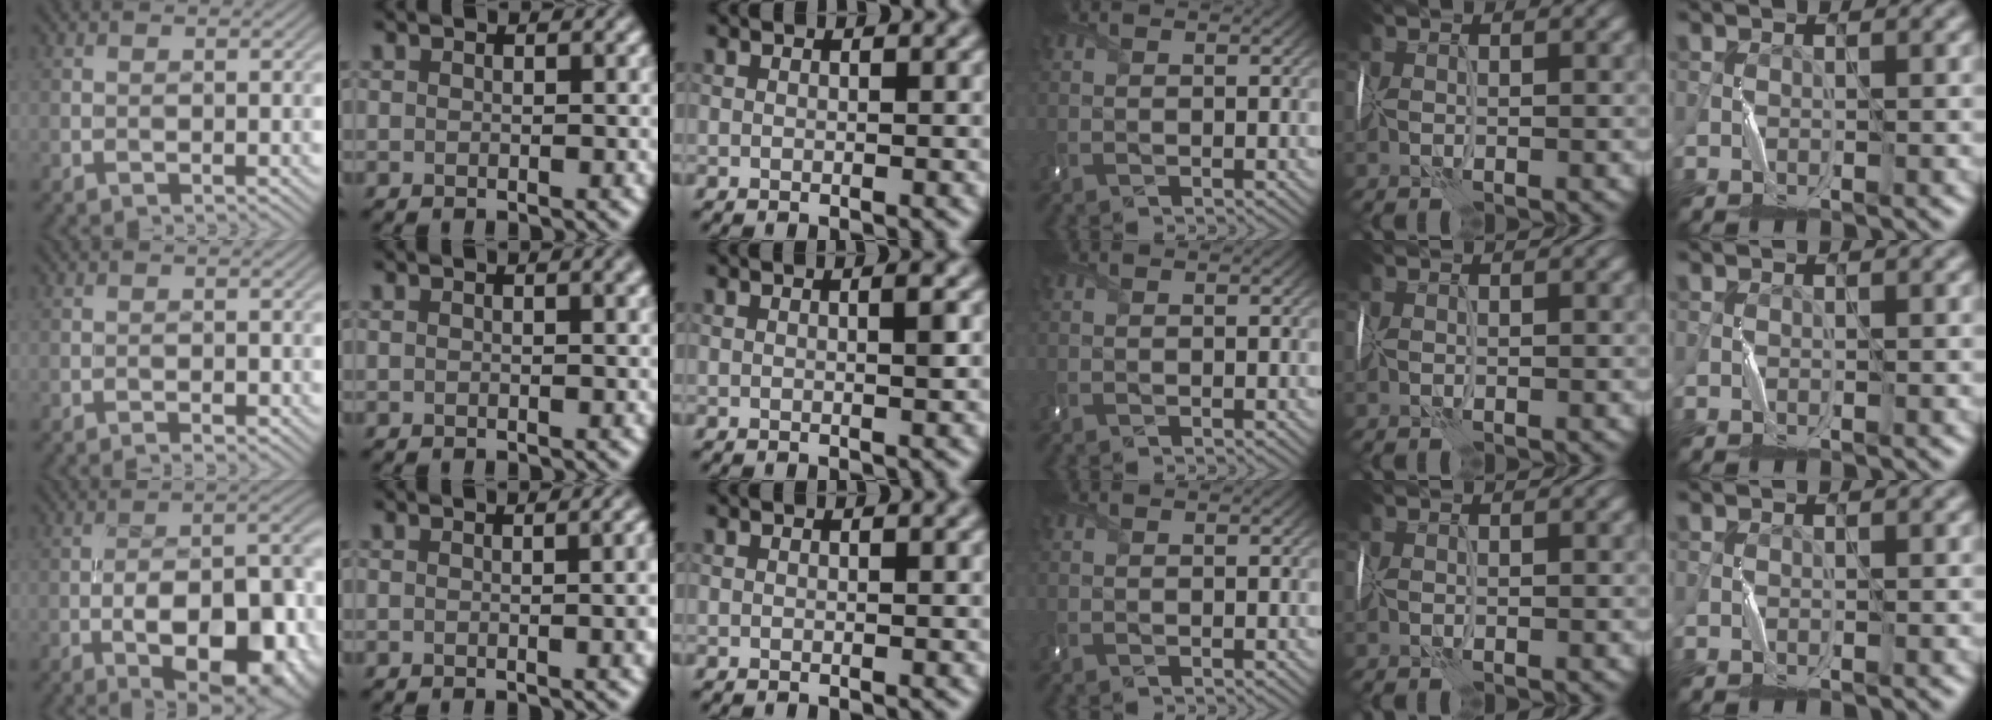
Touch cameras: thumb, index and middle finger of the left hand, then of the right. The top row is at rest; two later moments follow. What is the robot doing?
{"motion": "wrap", "object": "sponge"}